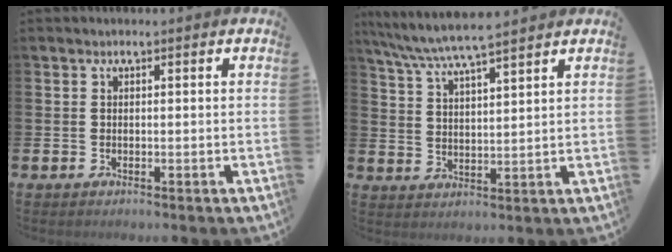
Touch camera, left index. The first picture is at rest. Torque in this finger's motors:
{"motor_torque": [0.41, -0.51, 0.41, 0.21]}